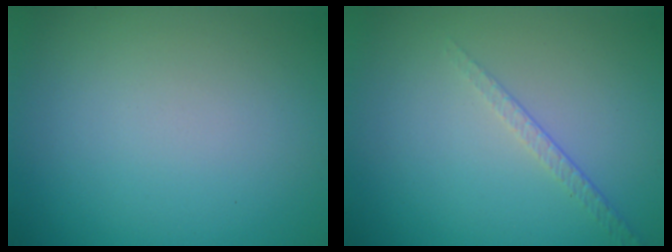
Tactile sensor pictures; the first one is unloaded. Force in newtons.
{"total": 1.4, "press": 0.8, "slide": 1.1}